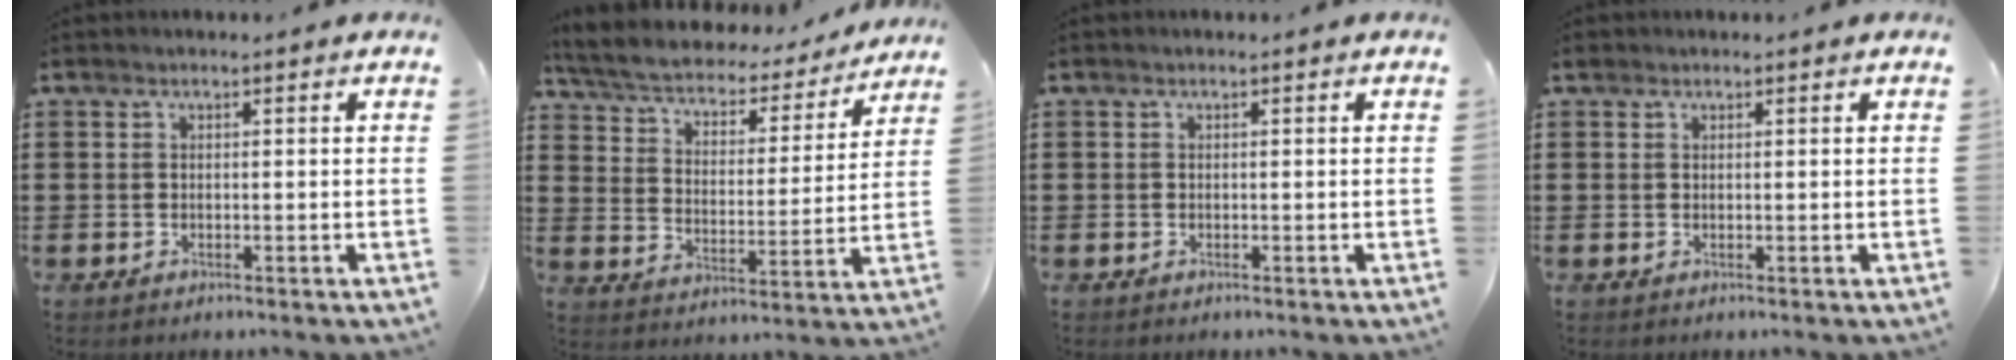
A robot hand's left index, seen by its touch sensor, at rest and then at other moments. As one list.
[{"total": 4.4, "force": [4.1, 1.1, 1.4], "torque": [-0.048, -0.029, 0.064]}, {"total": 0.0}, {"total": 0.7, "force": [0.5, 0.5, 0.1], "torque": [-0.005, 0.005, 0.009]}]